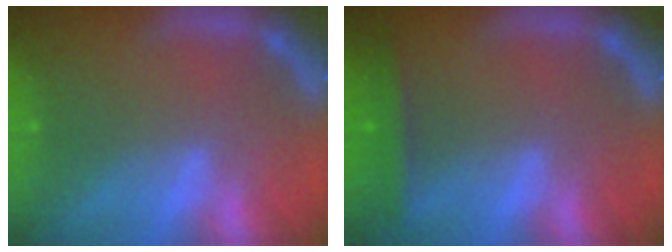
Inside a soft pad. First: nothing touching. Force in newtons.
{"total": 2.4}